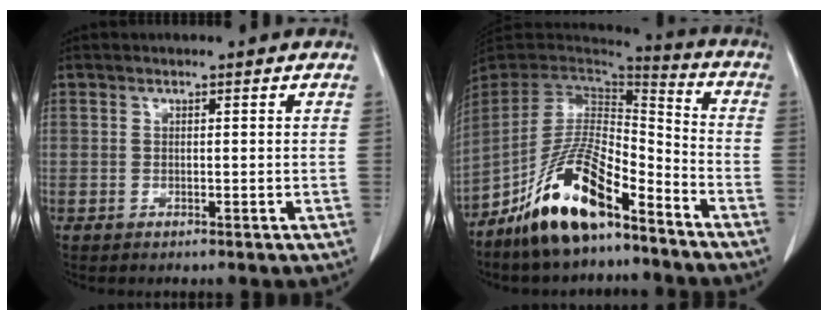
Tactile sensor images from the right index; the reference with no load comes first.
{"total": 15.3, "force": [-10.0, 4.2, 10.8], "torque": [-0.208, 0.004, -0.180]}